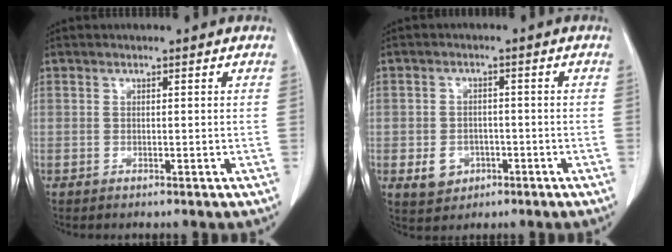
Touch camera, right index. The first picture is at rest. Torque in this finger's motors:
{"motor_torque": [-0.25, 0.21, -0.42, -0.20]}